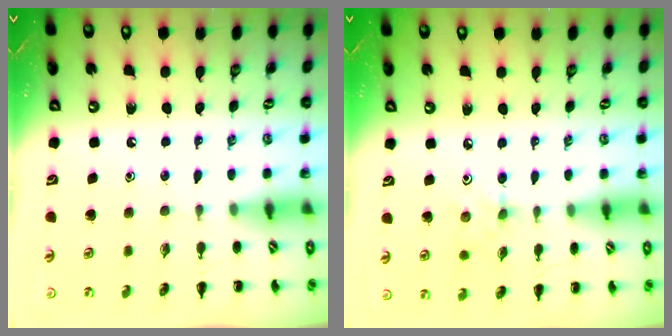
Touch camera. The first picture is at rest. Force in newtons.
{"total": 2.9, "press": 2.7, "slide": 0.9}